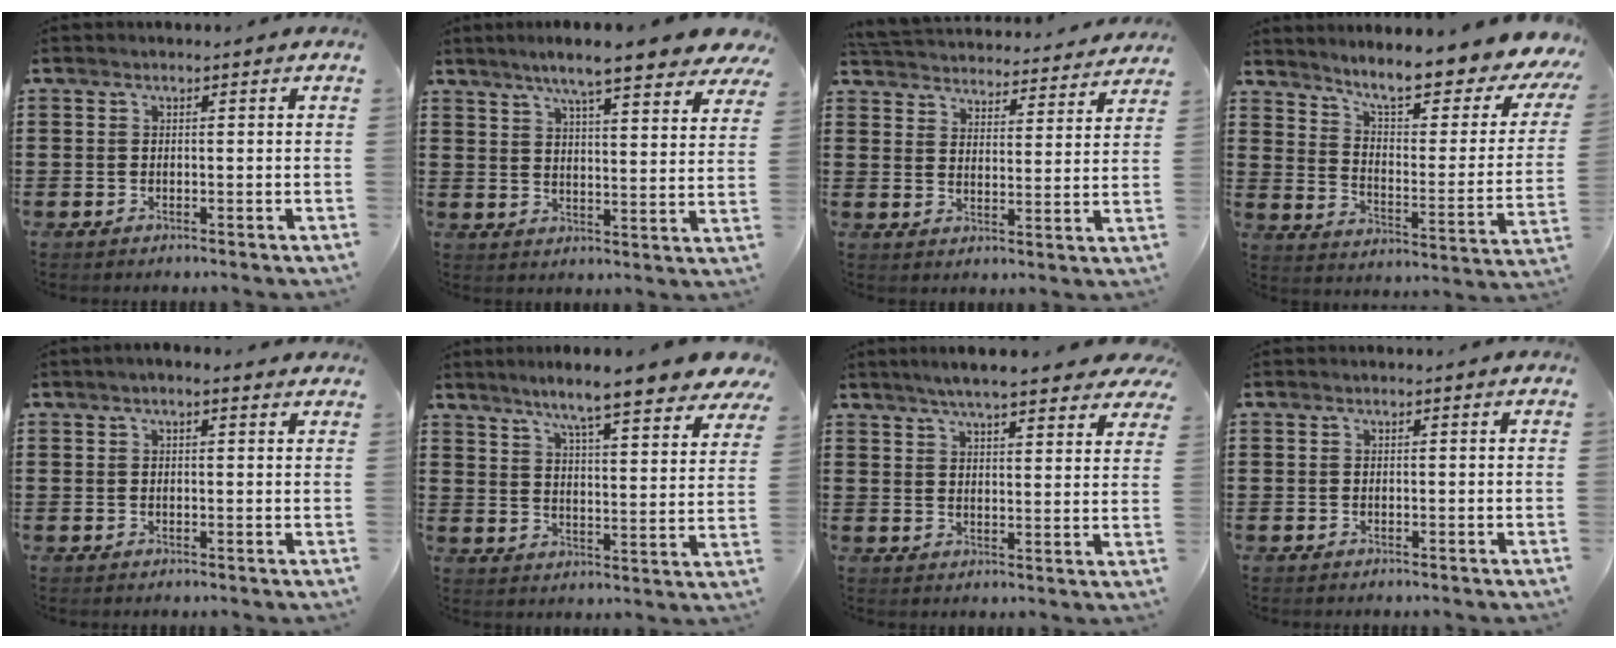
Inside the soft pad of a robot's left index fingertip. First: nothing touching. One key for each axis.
{"total": 8.2, "fx": 6.9, "fy": 0.3, "fz": 4.5, "tx": -0.094, "ty": -0.028, "tz": 0.116}
{"total": 4.4, "fx": 4.4, "fy": 0.1, "fz": 0.0, "tx": -0.025, "ty": -0.036, "tz": 0.074}
{"total": 9.3, "fx": 7.6, "fy": 0.7, "fz": 5.4, "tx": -0.110, "ty": -0.060, "tz": 0.120}
{"total": 1.8, "fx": 1.1, "fy": 0.4, "fz": 1.4, "tx": -0.028, "ty": 0.005, "tz": 0.019}
{"total": 8.1, "fx": 7.0, "fy": -0.5, "fz": 4.2, "tx": -0.093, "ty": -0.049, "tz": 0.111}
{"total": 6.1, "fx": 5.5, "fy": 0.4, "fz": 2.5, "tx": -0.059, "ty": -0.018, "tz": 0.097}
{"total": 0.0}